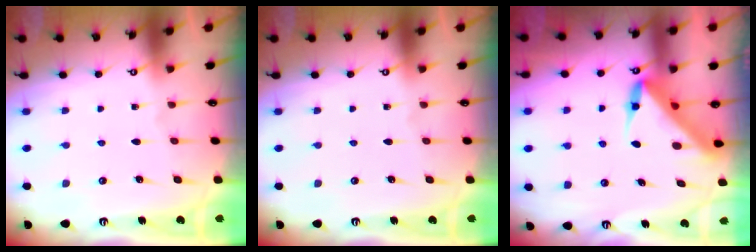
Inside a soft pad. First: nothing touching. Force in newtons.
{"total": 0.0}
{"total": 5.0, "press": 5.0, "slide": 0.3}